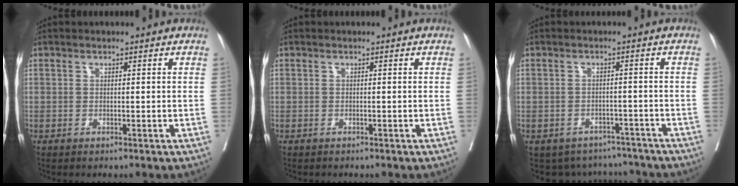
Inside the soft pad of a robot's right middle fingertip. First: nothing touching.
{"total": 0.0}
{"total": 7.8, "force": [-7.0, 3.5, 0.0], "torque": [0.010, 0.020, -0.083]}